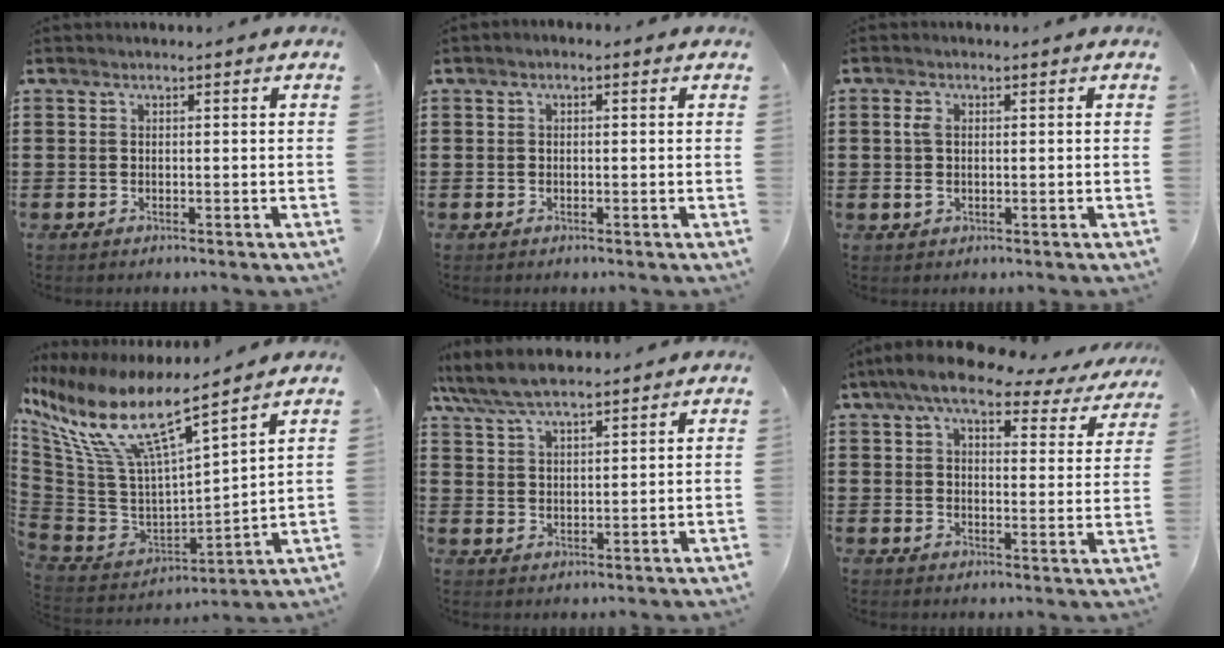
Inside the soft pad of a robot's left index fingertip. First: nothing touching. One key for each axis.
{"total": 0.7, "fx": -0.4, "fy": 0.4, "fz": 0.4, "tx": -0.009, "ty": -0.001, "tz": -0.007}
{"total": 2.4, "fx": 0.1, "fy": 1.4, "fz": 1.9, "tx": -0.056, "ty": 0.001, "tz": -0.005}
{"total": 12.2, "fx": 7.0, "fy": 2.8, "fz": 9.6, "tx": -0.215, "ty": -0.049, "tz": 0.114}
{"total": 6.4, "fx": 5.6, "fy": 1.6, "fz": 2.6, "tx": -0.070, "ty": -0.011, "tz": 0.103}
{"total": 8.1, "fx": 6.4, "fy": 2.0, "fz": 4.4, "tx": -0.095, "ty": -0.023, "tz": 0.109}